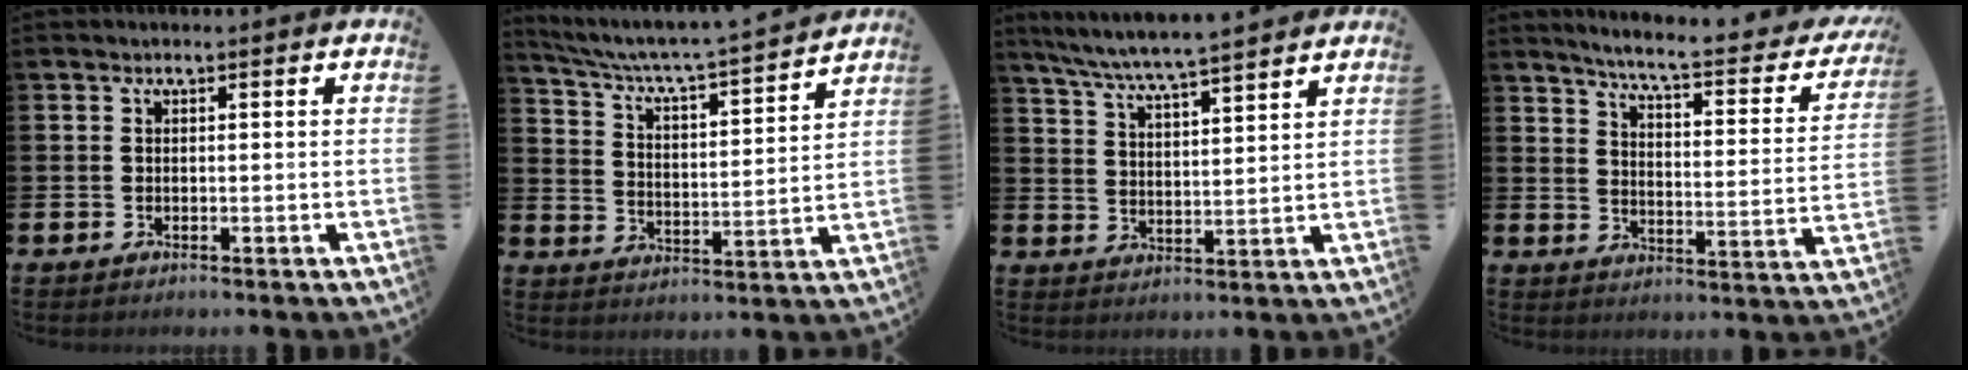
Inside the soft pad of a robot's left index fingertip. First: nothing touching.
{"total": 5.8, "force": [5.3, 0.1, 2.2], "torque": [-0.070, -0.048, 0.082]}
{"total": 6.7, "force": [6.5, -0.4, 1.7], "torque": [-0.058, -0.041, 0.114]}
{"total": 5.7, "force": [5.0, 0.2, 2.7], "torque": [-0.069, -0.043, 0.074]}